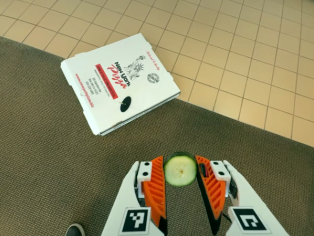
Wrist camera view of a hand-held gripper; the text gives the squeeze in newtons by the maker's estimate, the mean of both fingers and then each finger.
{"total": 8.3, "left": 8.3, "right": 8.2}